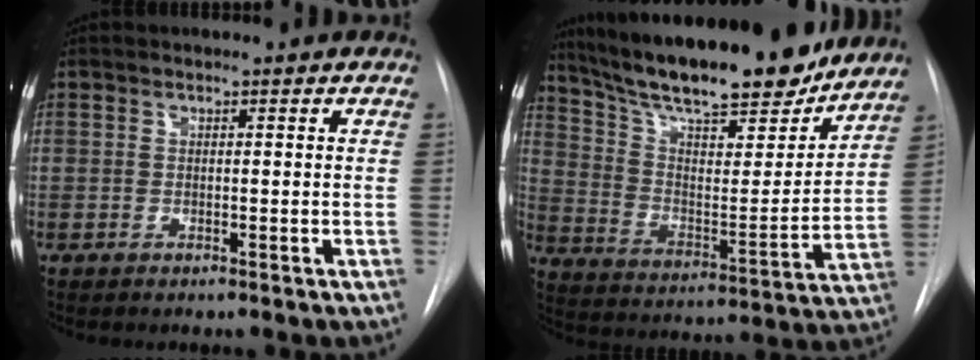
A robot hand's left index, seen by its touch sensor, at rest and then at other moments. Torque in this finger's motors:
{"motor_torque": [0.46, -0.70, 1.05, 0.21]}